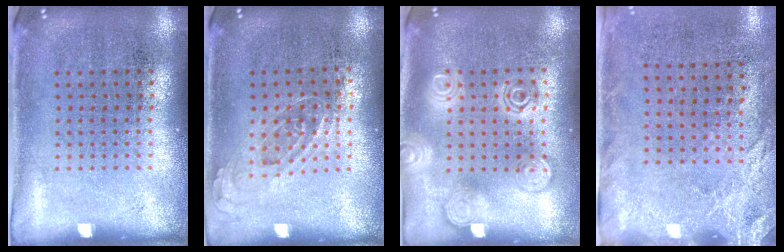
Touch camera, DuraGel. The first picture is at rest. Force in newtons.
{"total": 0.8, "press": 0.7, "slide": 0.5}
{"total": 1.8, "press": 1.8, "slide": 0.2}
{"total": 2.5, "press": 1.9, "slide": 1.6}